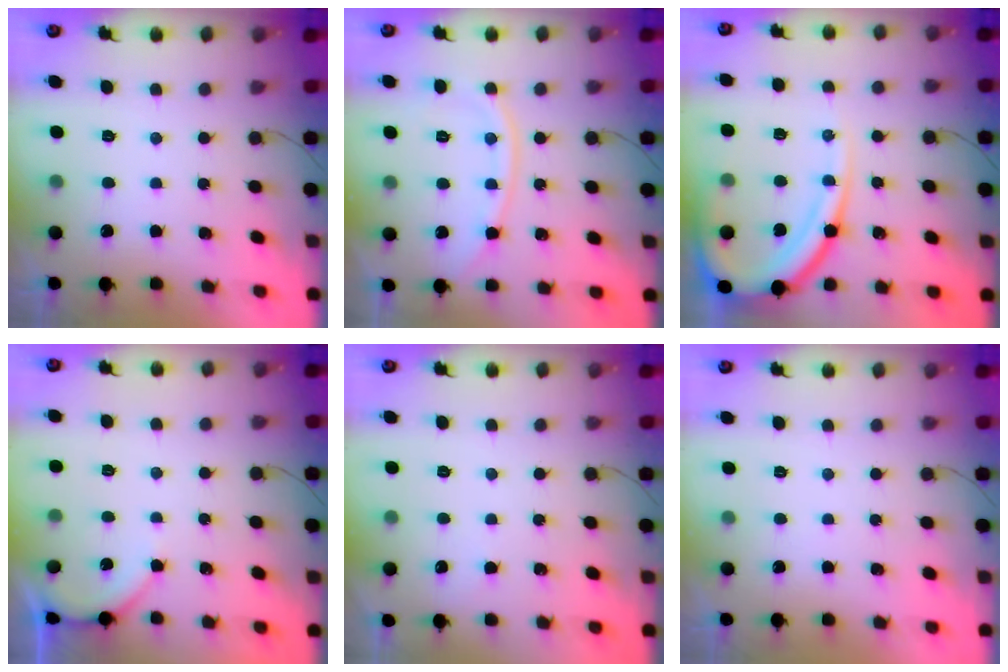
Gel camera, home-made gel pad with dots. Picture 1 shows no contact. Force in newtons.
{"total": 10.7, "press": 10.7, "slide": 0.6}
{"total": 14.4, "press": 14.3, "slide": 1.8}
{"total": 2.9, "press": 2.8, "slide": 0.4}
{"total": 1.7, "press": 1.7, "slide": 0.3}
{"total": 0.0}